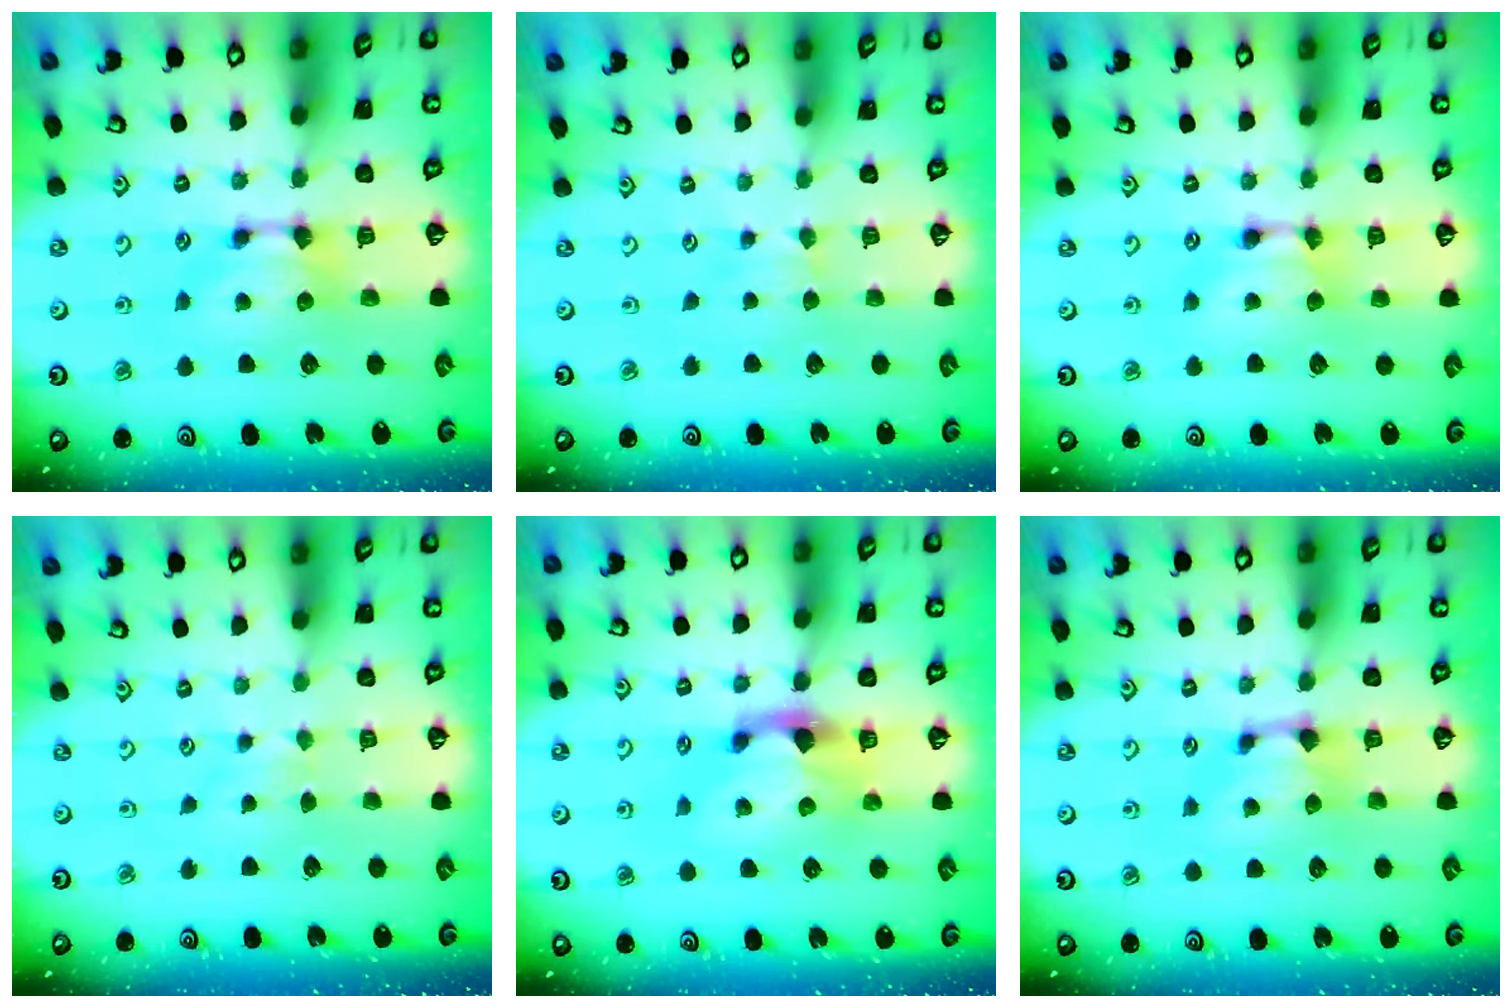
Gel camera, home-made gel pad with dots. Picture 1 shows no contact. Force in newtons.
{"total": 2.3, "press": 2.2, "slide": 0.5}
{"total": 1.8, "press": 1.7, "slide": 0.1}
{"total": 2.9, "press": 2.8, "slide": 0.6}
{"total": 2.2, "press": 1.7, "slide": 1.4}
{"total": 0.9, "press": 0.2, "slide": 0.8}